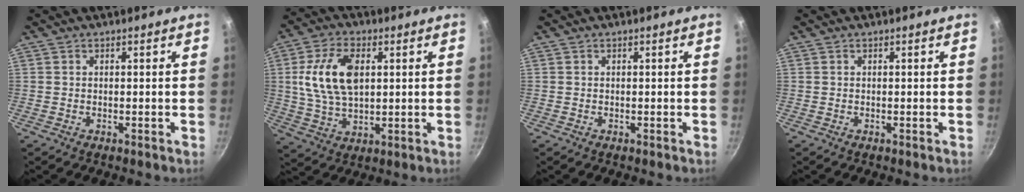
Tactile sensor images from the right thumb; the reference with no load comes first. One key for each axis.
{"total": 13.1, "fx": 2.6, "fy": 7.6, "fz": 10.3, "tx": -0.183, "ty": -0.001, "tz": 0.047}
{"total": 0.0}
{"total": 0.0}